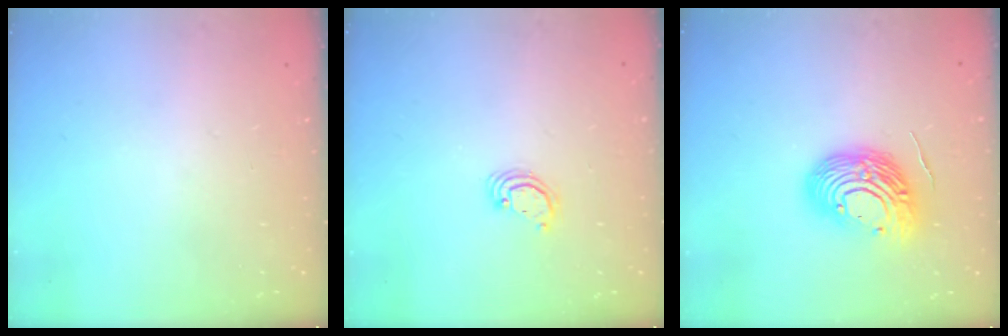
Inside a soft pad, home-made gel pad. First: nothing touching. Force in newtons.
{"total": 2.7, "press": 2.7, "slide": 0.2}
{"total": 13.7, "press": 13.6, "slide": 1.8}